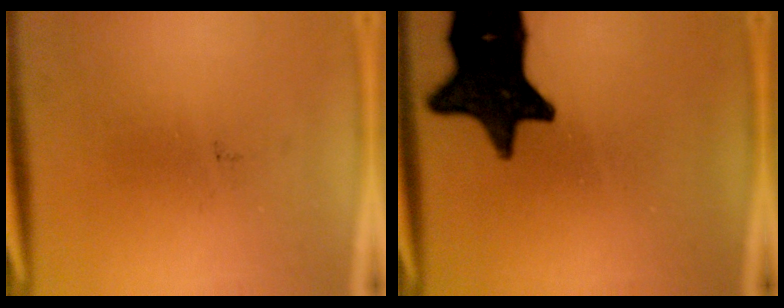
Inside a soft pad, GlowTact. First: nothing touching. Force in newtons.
{"total": 16.1}